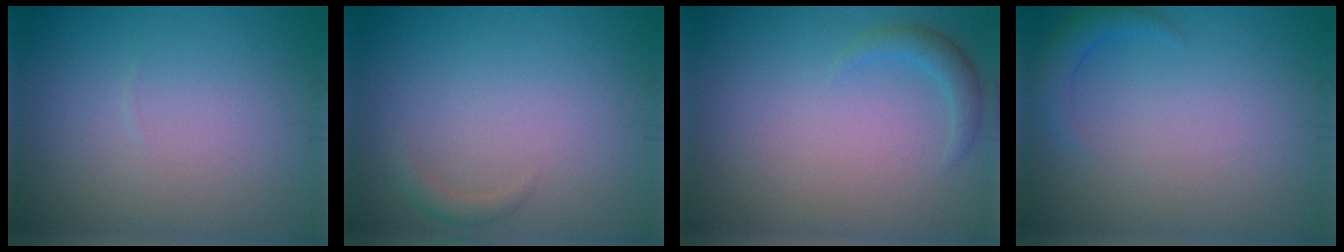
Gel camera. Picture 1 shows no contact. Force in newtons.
{"total": 0.9, "press": 0.9, "slide": 0.1}
{"total": 1.6, "press": 1.6, "slide": 0.1}
{"total": 1.6, "press": 1.6, "slide": 0.2}